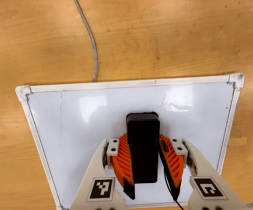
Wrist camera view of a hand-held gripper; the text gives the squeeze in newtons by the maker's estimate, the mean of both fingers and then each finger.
{"total": 10.5, "left": 10.0, "right": 11.0}